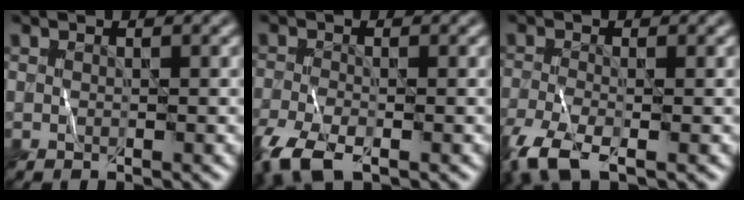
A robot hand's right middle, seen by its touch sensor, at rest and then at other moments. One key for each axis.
{"total": 4.8, "fx": -3.2, "fy": 1.8, "fz": 3.1, "tx": -0.073, "ty": -0.015, "tz": -0.070}
{"total": 4.8, "fx": -3.1, "fy": 1.5, "fz": 3.4, "tx": -0.081, "ty": -0.014, "tz": -0.071}